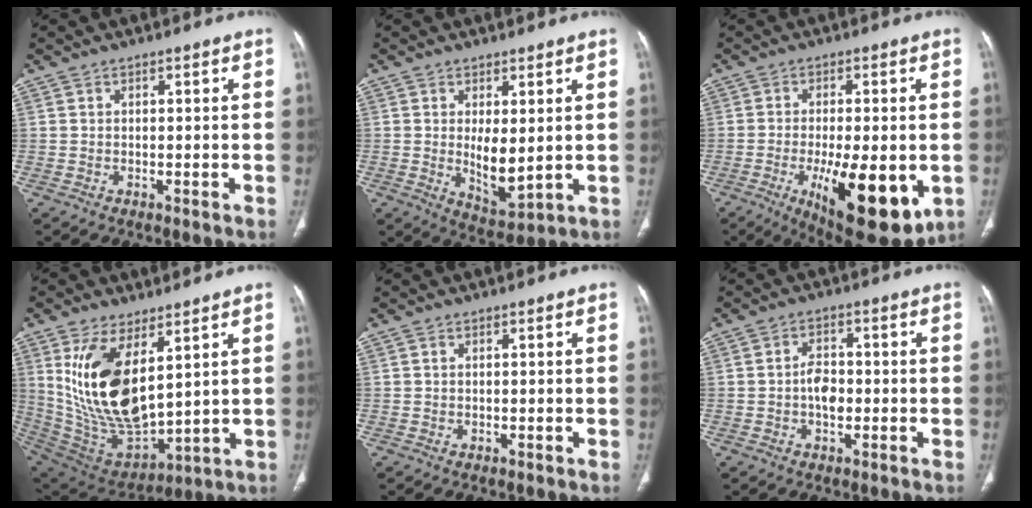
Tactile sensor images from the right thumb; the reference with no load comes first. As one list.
[{"total": 7.4, "force": [0.4, 3.1, 6.7], "torque": [-0.097, -0.023, 0.022]}, {"total": 18.1, "force": [-5.0, 6.7, 16.1], "torque": [-0.215, -0.019, -0.056]}, {"total": 19.2, "force": [6.3, 9.1, 15.7], "torque": [-0.288, -0.033, 0.145]}, {"total": 0.0}, {"total": 4.5, "force": [-0.6, 2.8, 3.4], "torque": [-0.052, 0.011, -0.015]}]